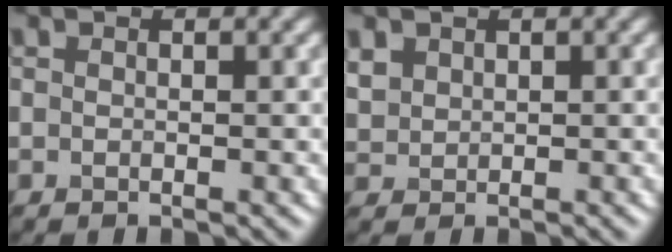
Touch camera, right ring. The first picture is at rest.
{"total": 0.9, "force": [0.6, 0.5, -0.4], "torque": [-0.007, 0.011, 0.034]}